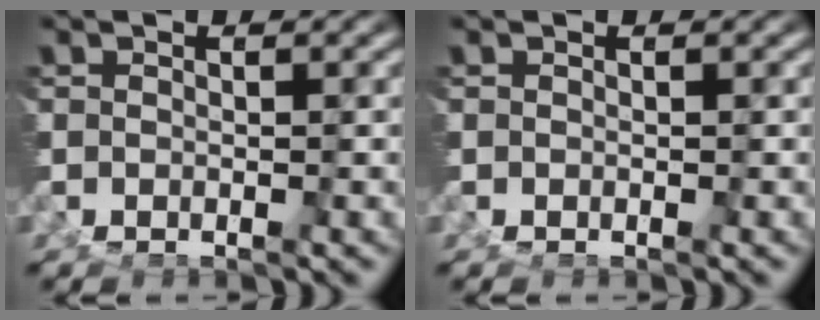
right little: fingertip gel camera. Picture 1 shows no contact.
{"total": 0.0}